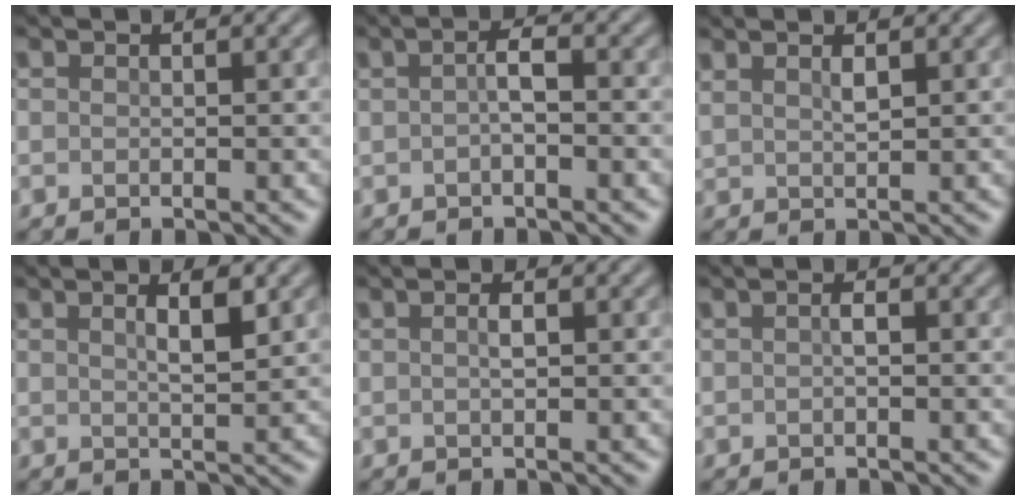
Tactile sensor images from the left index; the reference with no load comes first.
{"total": 1.7, "force": [-0.3, 0.6, 1.6], "torque": [-0.036, 0.004, -0.009]}
{"total": 1.4, "force": [0.8, 0.3, 1.0], "torque": [-0.026, -0.001, 0.018]}
{"total": 2.6, "force": [1.2, 0.6, 2.3], "torque": [-0.035, -0.001, 0.018]}
{"total": 1.1, "force": [0.2, 0.4, 1.0], "torque": [-0.027, 0.000, 0.004]}
{"total": 0.8, "force": [-0.1, 0.3, 0.8], "torque": [-0.021, 0.003, -0.003]}